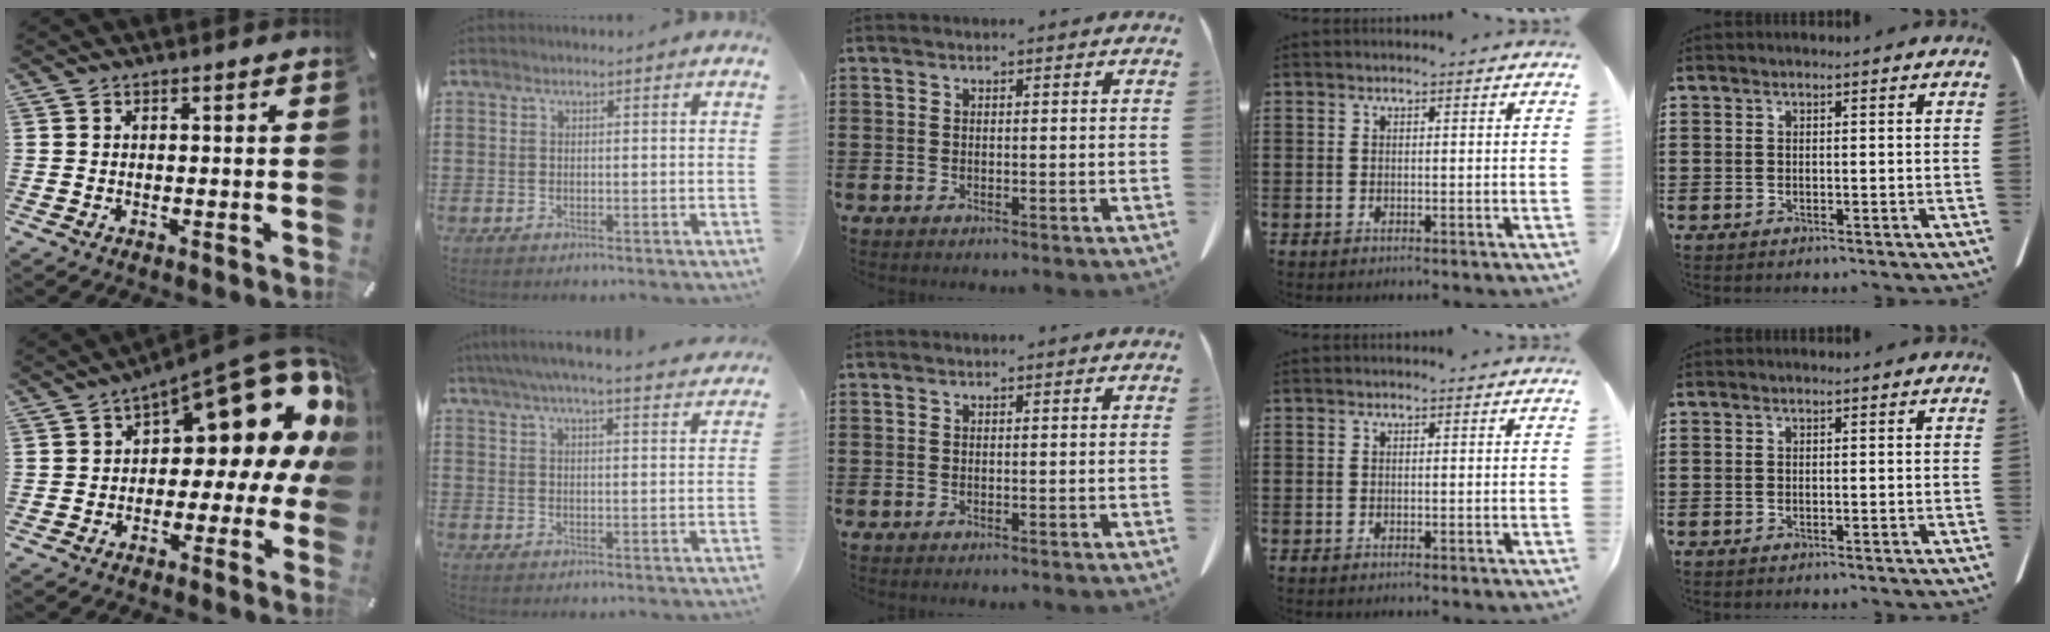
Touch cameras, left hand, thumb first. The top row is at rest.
{"thumb": {"total": 18.3, "force": [8.7, 8.4, 13.8], "torque": [-0.160, -0.072, 0.140]}, "index": {"total": 5.2, "force": [4.7, 0.0, 2.3], "torque": [-0.059, -0.017, 0.083]}}